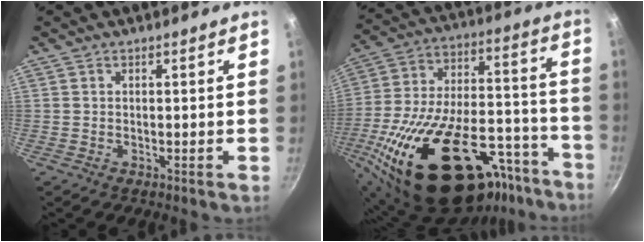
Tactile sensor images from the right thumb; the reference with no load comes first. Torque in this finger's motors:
{"motor_torque": [2.75, 2.25, 2.73, -0.04, 1.05]}